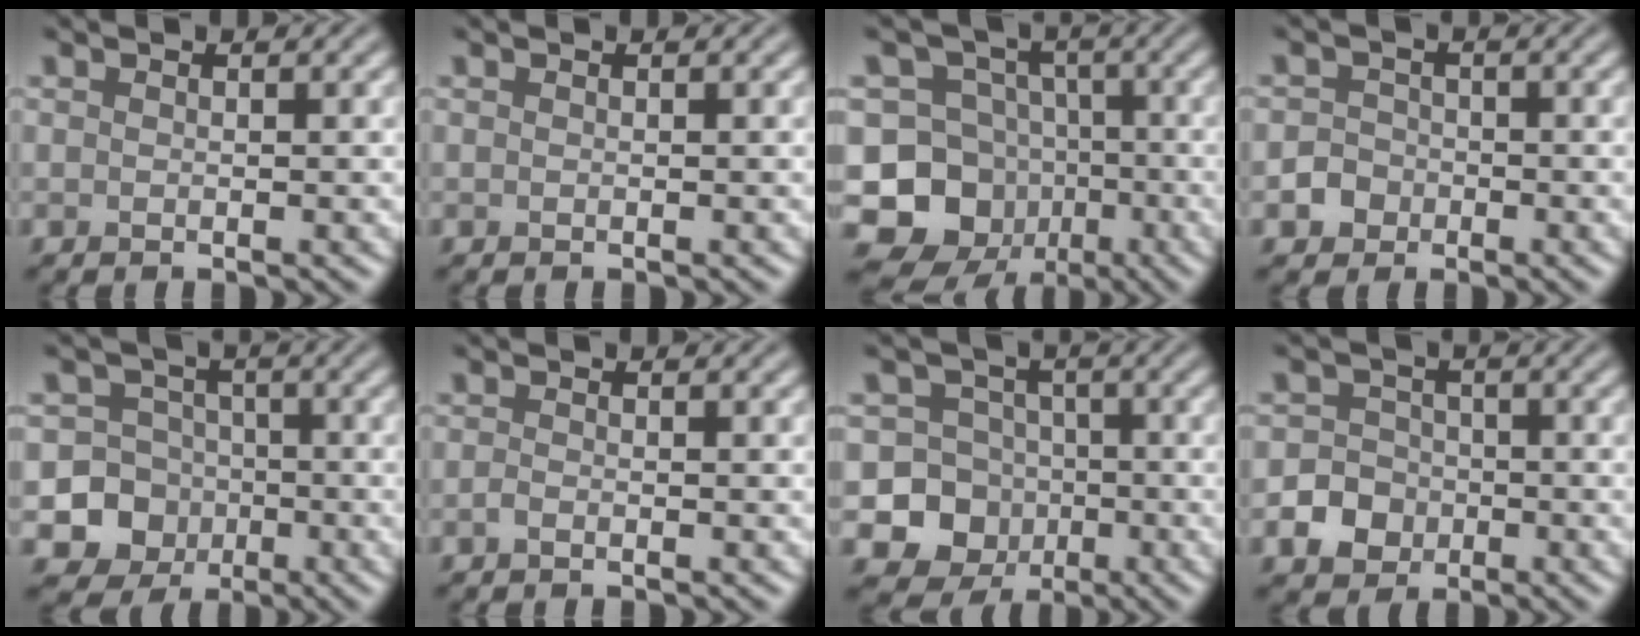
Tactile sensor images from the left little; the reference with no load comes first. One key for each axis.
{"total": 0.0}
{"total": 9.7, "fx": -3.6, "fy": 8.6, "fz": 2.8, "tx": -0.052, "ty": 0.004, "tz": -0.084}
{"total": 2.0, "fx": -0.8, "fy": 1.8, "fz": 0.4, "tx": 0.006, "ty": 0.002, "tz": -0.021}
{"total": 10.1, "fx": -3.6, "fy": 9.3, "fz": 1.6, "tx": -0.015, "ty": -0.014, "tz": -0.081}
{"total": 0.6, "fx": -0.4, "fy": 0.2, "fz": 0.4, "tx": -0.009, "ty": -0.002, "tz": -0.009}
{"total": 10.5, "fx": -2.9, "fy": 9.9, "fz": 2.3, "tx": -0.024, "ty": 0.001, "tz": -0.073}
{"total": 3.8, "fx": -1.5, "fy": 3.3, "fz": 1.0, "tx": 0.002, "ty": -0.001, "tz": -0.039}